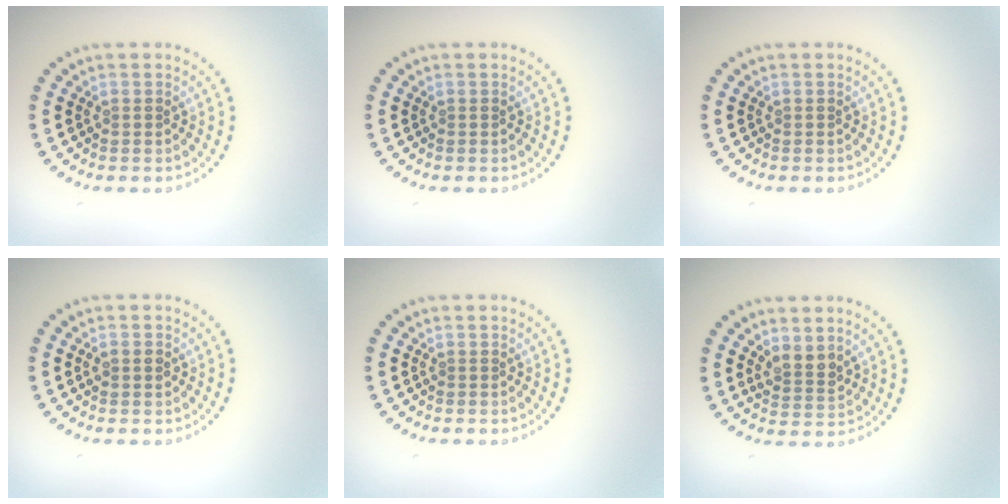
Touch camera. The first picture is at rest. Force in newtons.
{"total": 0.0}
{"total": 0.0}
{"total": 1.3, "press": 1.3, "slide": 0.1}
{"total": 0.0}
{"total": 2.1, "press": 1.7, "slide": 1.2}